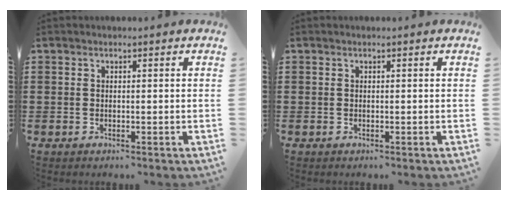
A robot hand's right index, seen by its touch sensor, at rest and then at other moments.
{"total": 0.0}